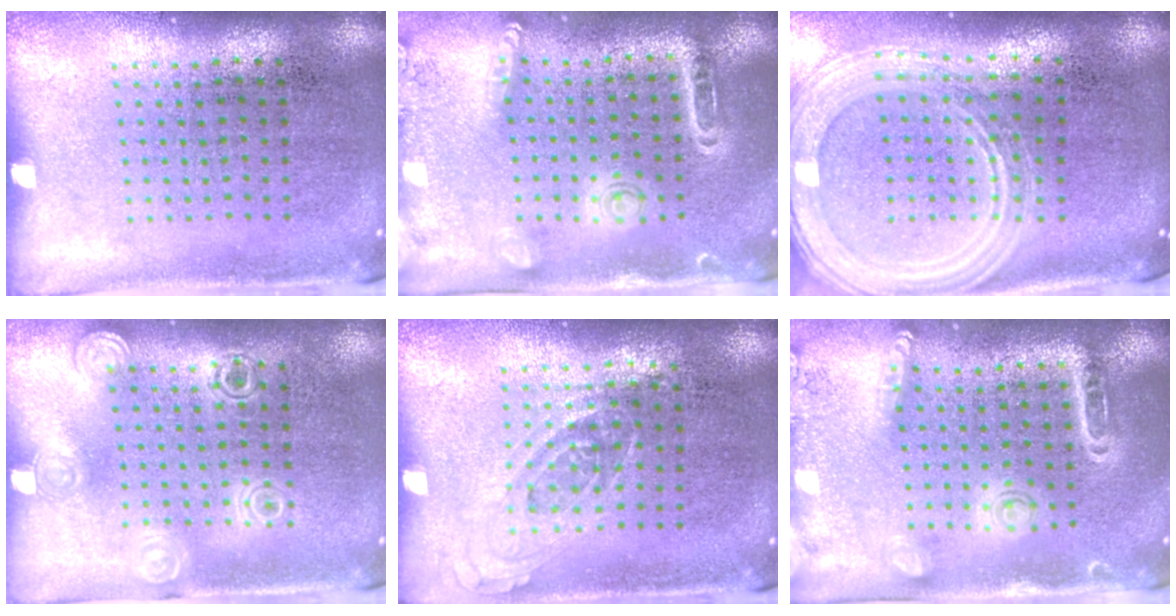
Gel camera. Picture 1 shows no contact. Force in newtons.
{"total": 1.5, "press": 1.5, "slide": 0.4}
{"total": 2.4, "press": 2.0, "slide": 1.3}
{"total": 1.3, "press": 1.2, "slide": 0.4}
{"total": 0.7, "press": 0.6, "slide": 0.3}
{"total": 1.6, "press": 1.5, "slide": 0.4}